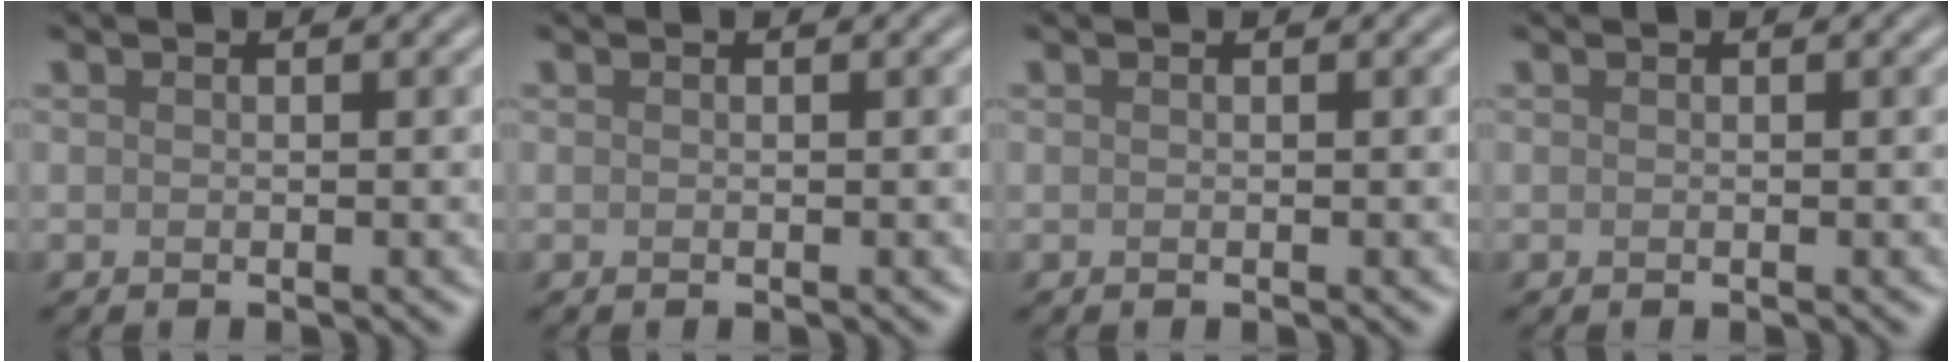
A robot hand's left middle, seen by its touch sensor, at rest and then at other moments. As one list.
[{"total": 0.0}, {"total": 0.0}, {"total": 0.0}]